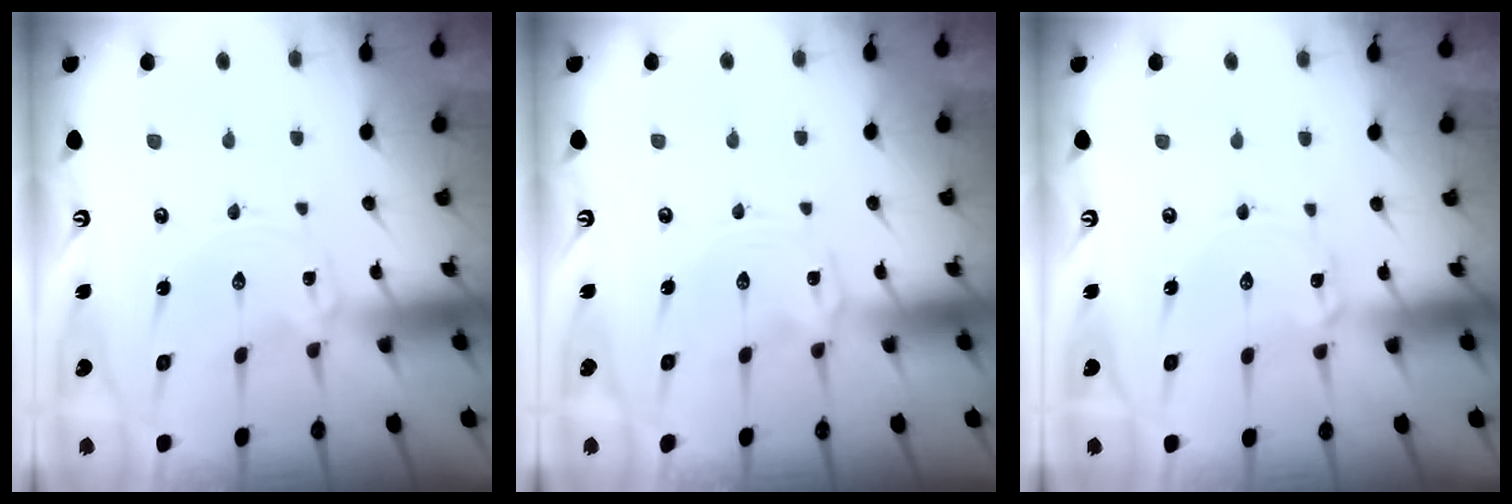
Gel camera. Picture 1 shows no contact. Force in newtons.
{"total": 0.0}
{"total": 2.3, "press": 2.3, "slide": 0.2}